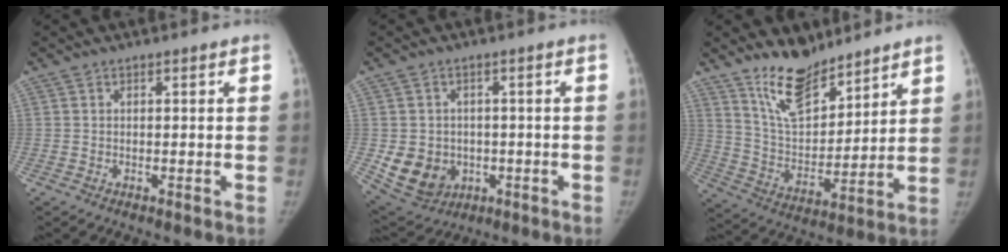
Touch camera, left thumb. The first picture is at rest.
{"total": 9.7, "force": [-1.6, 8.5, 4.4], "torque": [-0.054, 0.005, -0.003]}
{"total": 13.3, "force": [10.4, 5.6, 6.1], "torque": [-0.073, -0.077, 0.199]}